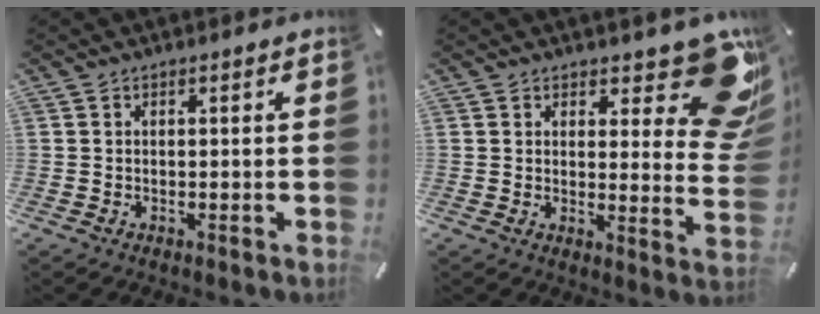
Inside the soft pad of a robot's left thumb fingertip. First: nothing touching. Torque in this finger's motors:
{"motor_torque": [0.37, 0.21, 0.32, 0.05, 0.06]}